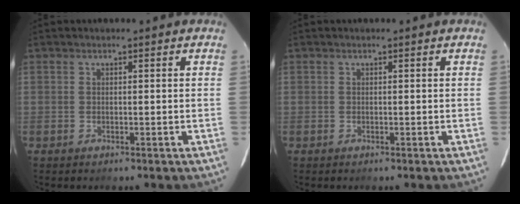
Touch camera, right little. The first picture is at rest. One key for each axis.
{"total": 0.0}